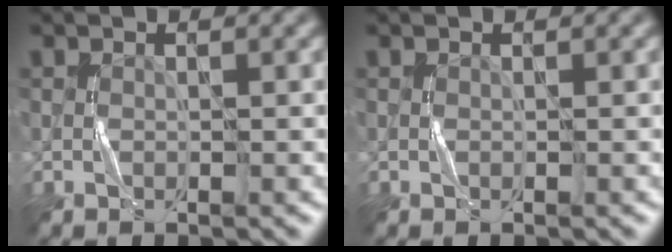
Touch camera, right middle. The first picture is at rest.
{"total": 0.0}